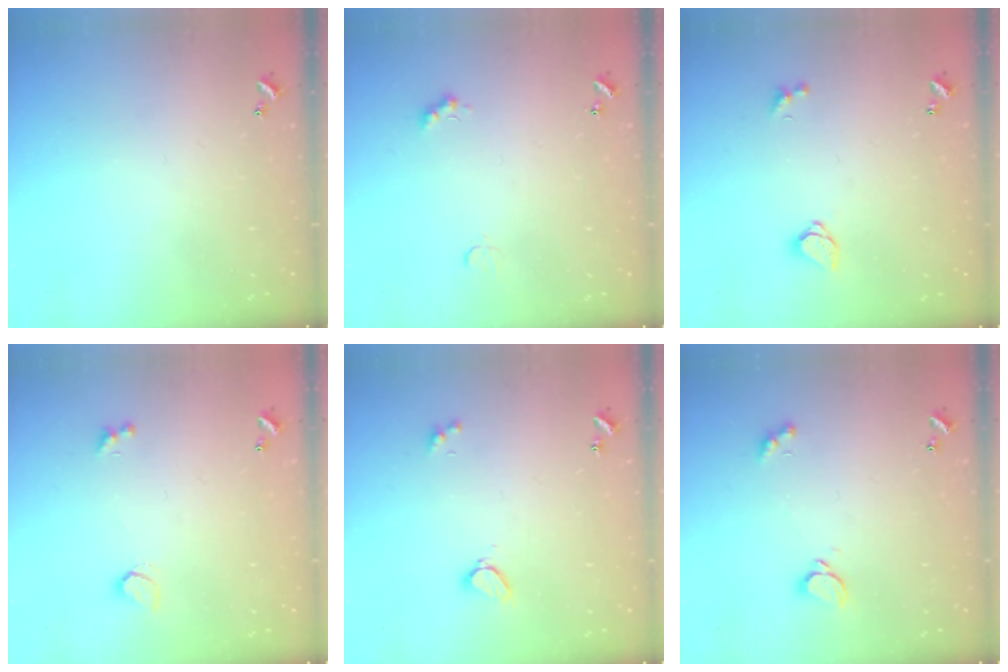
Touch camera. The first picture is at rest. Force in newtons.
{"total": 2.4, "press": 2.3, "slide": 0.5}
{"total": 1.5, "press": 1.5, "slide": 0.3}
{"total": 1.3, "press": 1.2, "slide": 0.4}
{"total": 2.2, "press": 2.2, "slide": 0.3}
{"total": 1.8, "press": 1.6, "slide": 0.8}